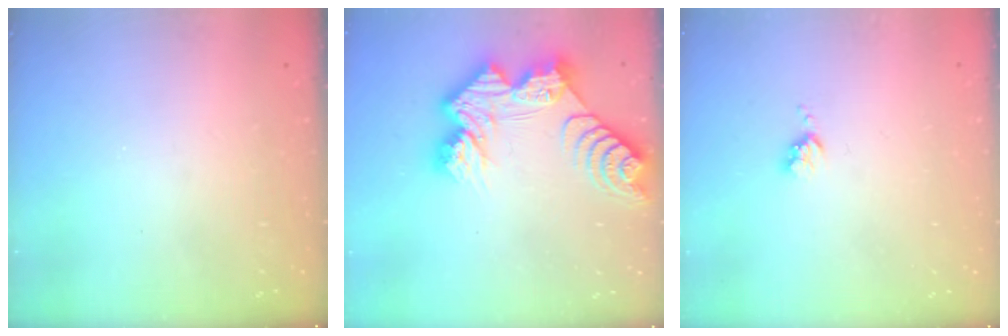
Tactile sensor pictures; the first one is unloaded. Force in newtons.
{"total": 16.2, "press": 16.1, "slide": 1.3}
{"total": 3.6, "press": 3.6, "slide": 0.6}